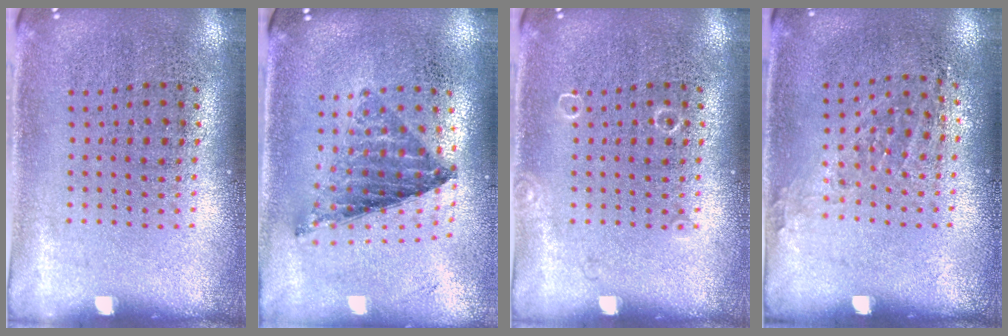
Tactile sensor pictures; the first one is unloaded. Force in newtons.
{"total": 0.8, "press": 0.8, "slide": 0.1}
{"total": 0.5, "press": 0.5, "slide": 0.1}
{"total": 1.0, "press": 0.8, "slide": 0.6}